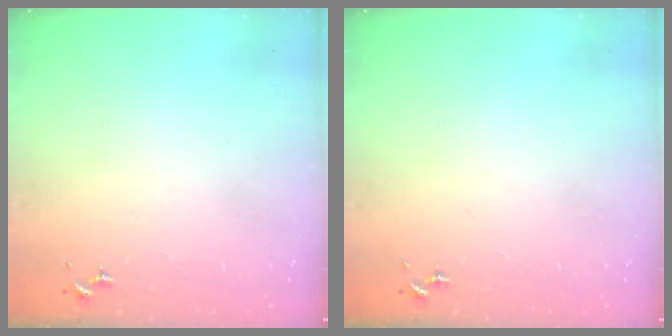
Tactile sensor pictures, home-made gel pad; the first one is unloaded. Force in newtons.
{"total": 0.0}